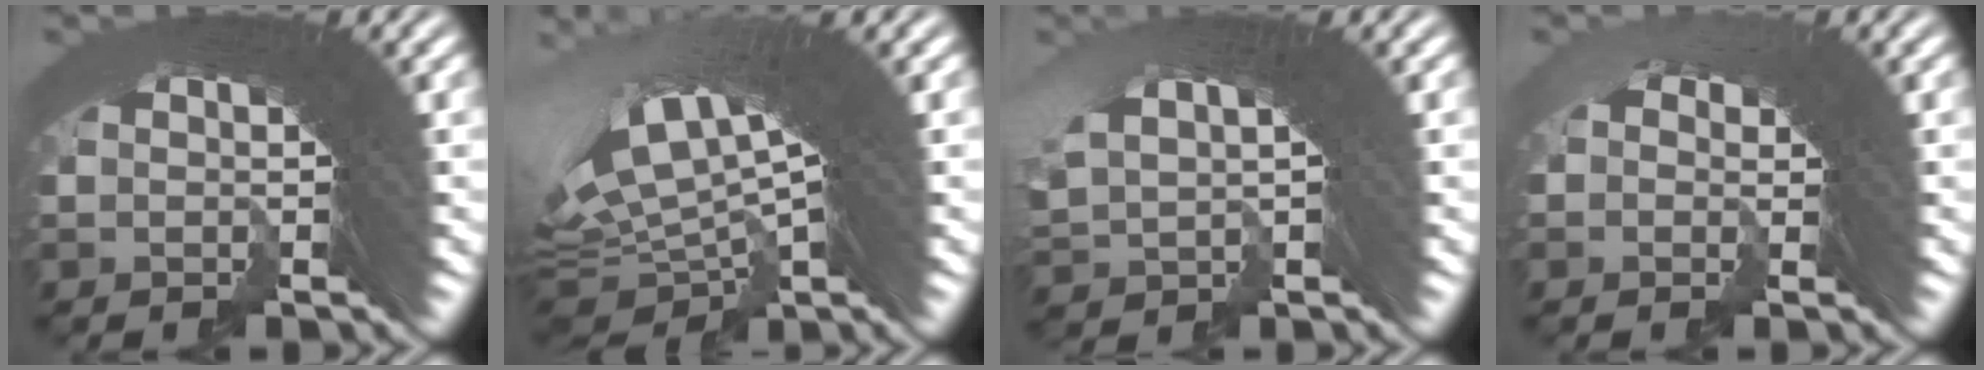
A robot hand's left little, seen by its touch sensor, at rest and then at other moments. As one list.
[{"total": 5.9, "force": [3.1, 3.1, 4.0], "torque": [-0.069, 0.020, 0.055]}, {"total": 2.1, "force": [2.0, 0.6, -0.2], "torque": [0.012, 0.008, 0.039]}, {"total": 2.6, "force": [-1.5, 0.2, -2.1], "torque": [0.033, -0.007, -0.028]}]